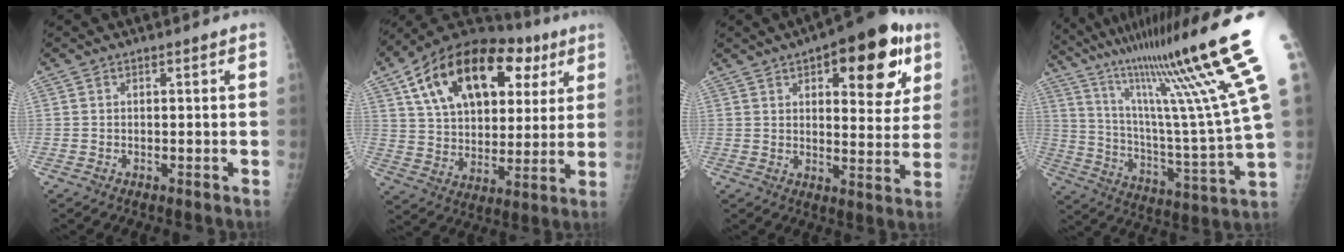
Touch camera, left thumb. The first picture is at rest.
{"total": 26.1, "force": [11.1, 15.1, 18.2], "torque": [-0.272, 0.010, 0.181]}
{"total": 18.3, "force": [8.3, 7.8, 14.3], "torque": [-0.139, -0.018, 0.107]}
{"total": 27.7, "force": [18.2, 0.7, 20.8], "torque": [-0.322, -0.086, 0.301]}